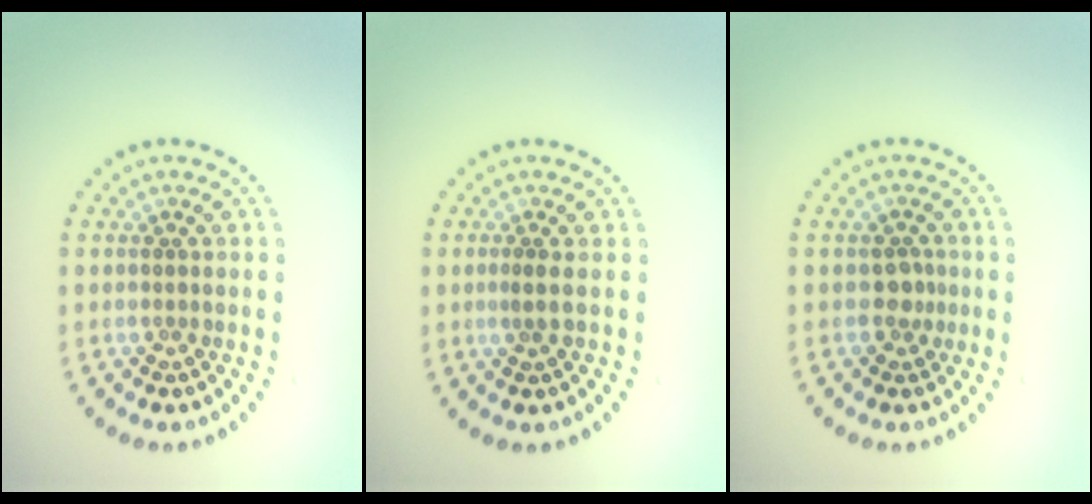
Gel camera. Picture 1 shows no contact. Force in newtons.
{"total": 0.8, "press": 0.4, "slide": 0.7}
{"total": 1.5, "press": 1.1, "slide": 0.9}